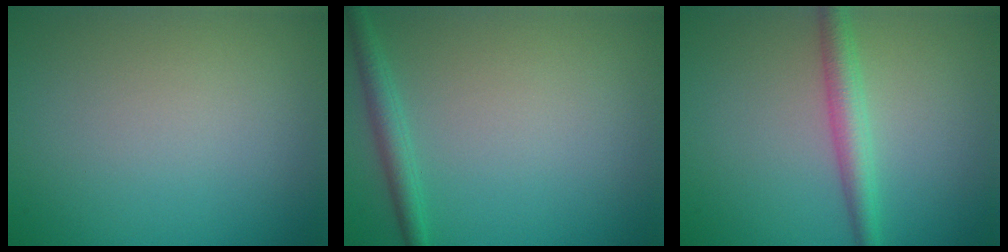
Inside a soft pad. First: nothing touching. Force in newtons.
{"total": 2.0, "press": 2.0, "slide": 0.1}
{"total": 2.8, "press": 2.8, "slide": 0.0}